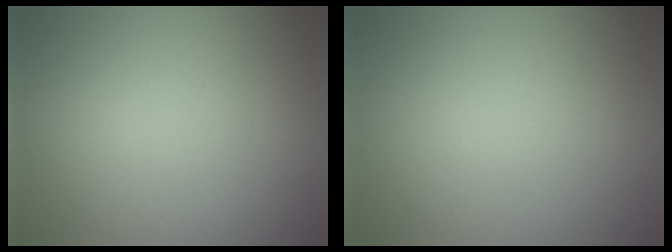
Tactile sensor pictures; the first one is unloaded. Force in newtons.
{"total": 0.0}